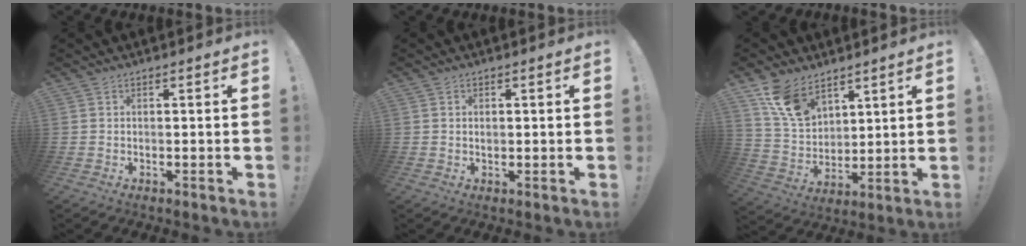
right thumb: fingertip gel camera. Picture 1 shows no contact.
{"total": 0.9, "force": [-0.1, 0.7, 0.6], "torque": [-0.008, 0.003, -0.003]}
{"total": 12.9, "force": [8.6, 7.6, 5.8], "torque": [-0.112, -0.045, 0.172]}